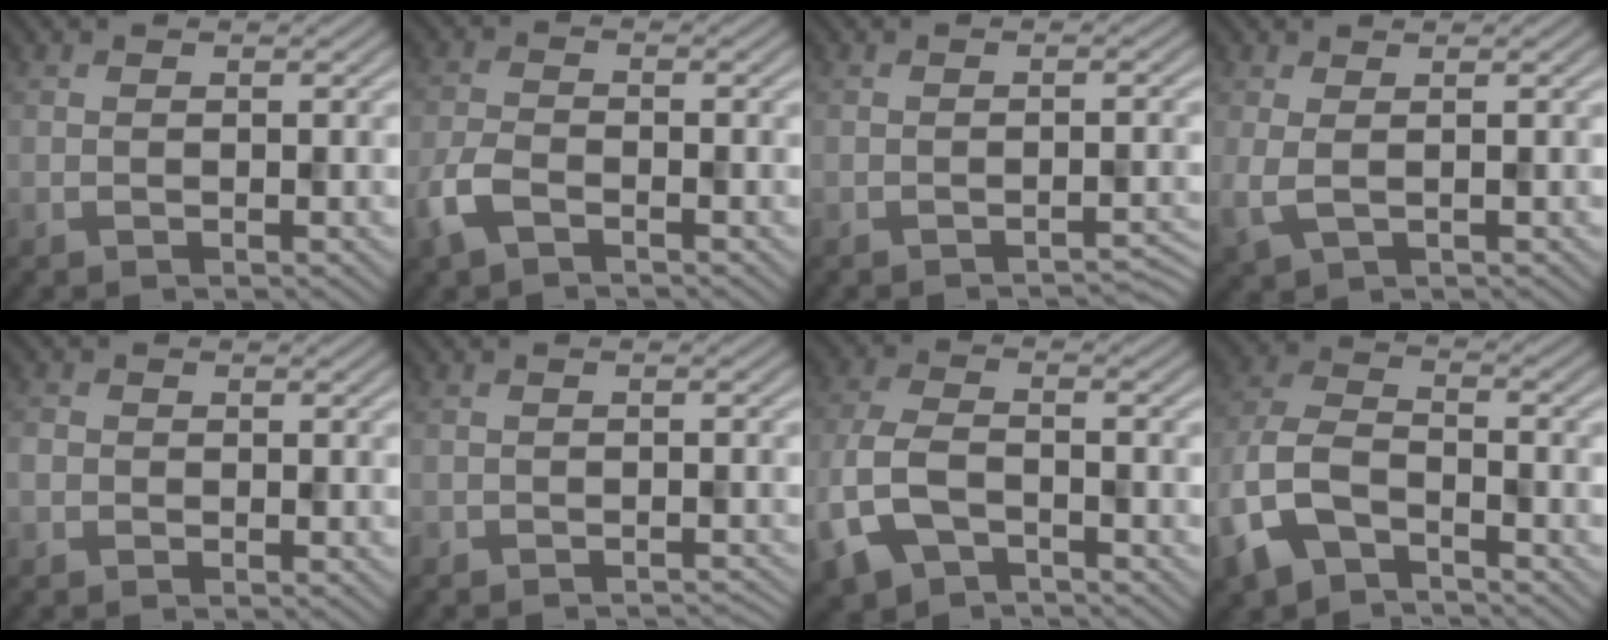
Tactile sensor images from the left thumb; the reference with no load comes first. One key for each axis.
{"total": 3.9, "fx": -2.4, "fy": 1.7, "fz": 2.6, "tx": -0.065, "ty": -0.005, "tz": -0.062}
{"total": 1.9, "fx": -1.6, "fy": 0.3, "fz": 1.0, "tx": -0.008, "ty": 0.004, "tz": -0.029}
{"total": 2.7, "fx": 0.6, "fy": 1.0, "fz": 2.4, "tx": -0.063, "ty": -0.004, "tz": 0.008}
{"total": 1.4, "fx": -0.5, "fy": 1.2, "fz": 0.5, "tx": -0.009, "ty": -0.003, "tz": -0.016}
{"total": 1.9, "fx": -1.8, "fy": 0.2, "fz": 0.4, "tx": 0.000, "ty": -0.002, "tz": -0.028}
{"total": 7.9, "fx": -4.2, "fy": 4.1, "fz": 5.4, "tx": -0.138, "ty": -0.008, "tz": -0.094}
{"total": 8.9, "fx": -5.2, "fy": 4.5, "fz": 5.6, "tx": -0.139, "ty": -0.006, "tz": -0.122}